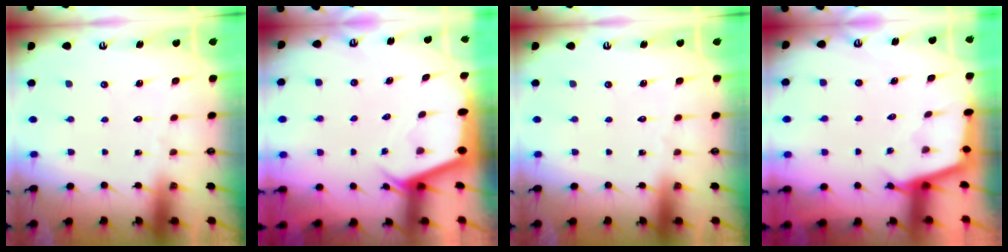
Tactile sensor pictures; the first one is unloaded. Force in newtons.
{"total": 2.3, "press": 2.2, "slide": 0.3}
{"total": 0.0}
{"total": 2.4, "press": 2.4, "slide": 0.2}